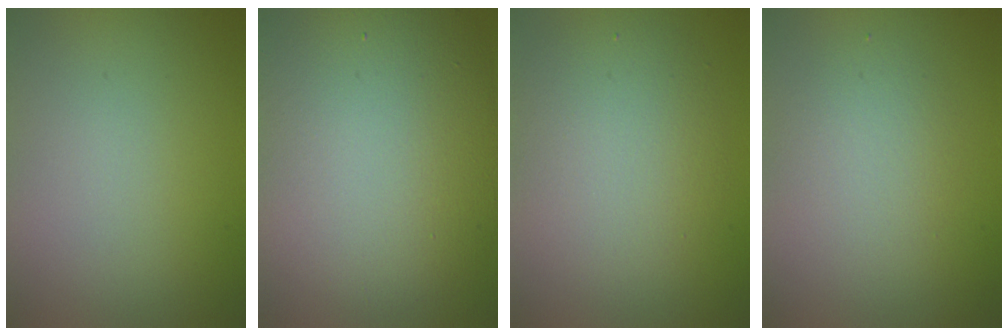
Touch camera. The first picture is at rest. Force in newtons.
{"total": 12.7, "press": 12.7, "slide": 0.6}
{"total": 4.6, "press": 4.5, "slide": 0.1}
{"total": 2.4, "press": 2.4, "slide": 0.2}